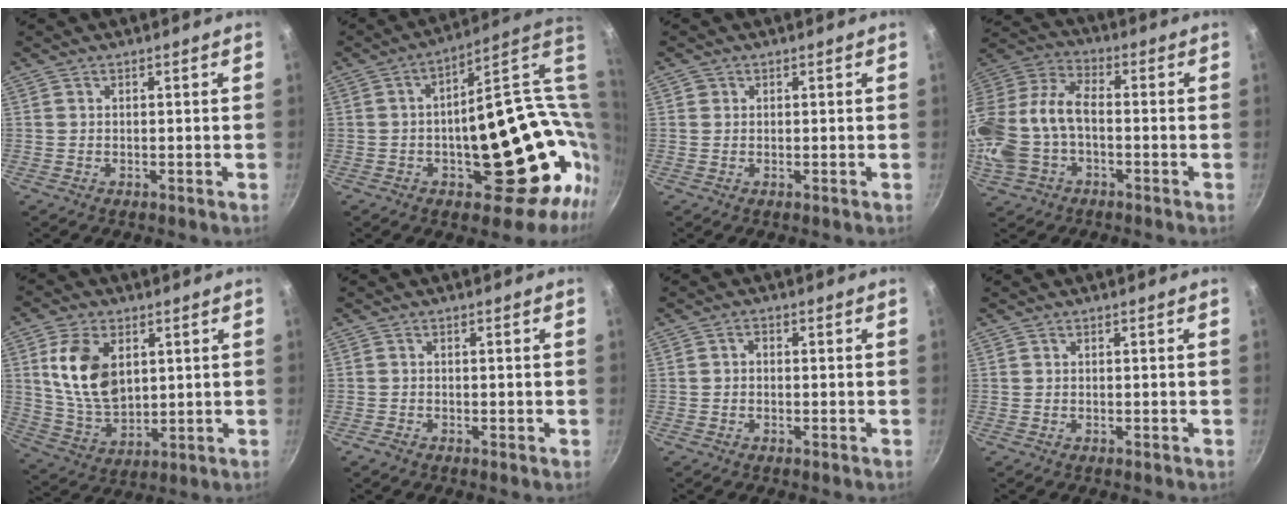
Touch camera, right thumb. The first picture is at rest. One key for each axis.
{"total": 26.8, "fx": 1.9, "fy": 13.2, "fz": 23.3, "tx": -0.275, "ty": 0.005, "tz": 0.047}
{"total": 0.9, "fx": 0.2, "fy": 0.8, "fz": 0.1, "tx": 0.002, "ty": 0.001, "tz": 0.000}
{"total": 19.2, "fx": -3.2, "fy": 12.4, "fz": 14.3, "tx": -0.318, "ty": 0.039, "tz": -0.070}
{"total": 13.3, "fx": 3.4, "fy": 8.5, "fz": 9.6, "tx": -0.159, "ty": -0.021, "tz": 0.075}
{"total": 1.2, "fx": -0.7, "fy": 0.6, "fz": 0.7, "tx": -0.016, "ty": 0.003, "tz": -0.015}
{"total": 1.3, "fx": -0.3, "fy": 1.0, "fz": 0.8, "tx": -0.013, "ty": 0.008, "tz": -0.006}
{"total": 0.0}